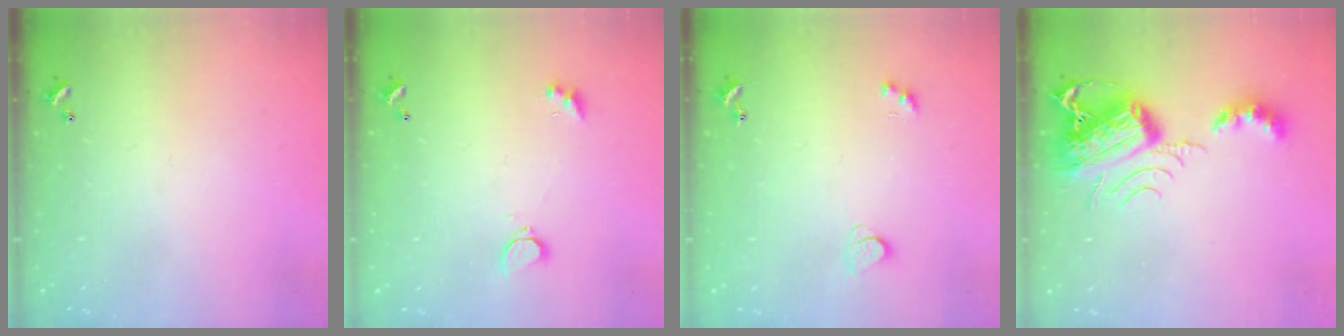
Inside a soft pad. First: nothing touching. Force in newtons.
{"total": 2.1, "press": 2.0, "slide": 0.6}
{"total": 3.0, "press": 2.9, "slide": 0.7}
{"total": 9.9, "press": 9.8, "slide": 1.3}